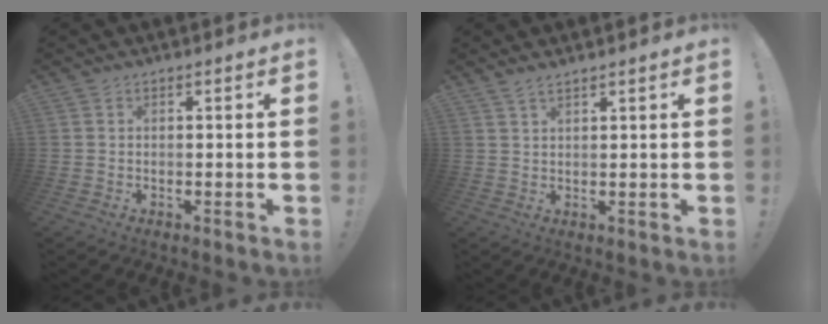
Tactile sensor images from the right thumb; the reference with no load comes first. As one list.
[{"total": 2.3, "force": [2.0, 0.2, 1.1], "torque": [-0.016, -0.013, 0.036]}]